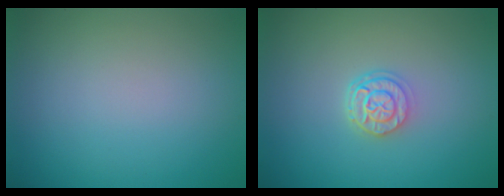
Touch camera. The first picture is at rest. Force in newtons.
{"total": 2.7, "press": 2.1, "slide": 1.7}